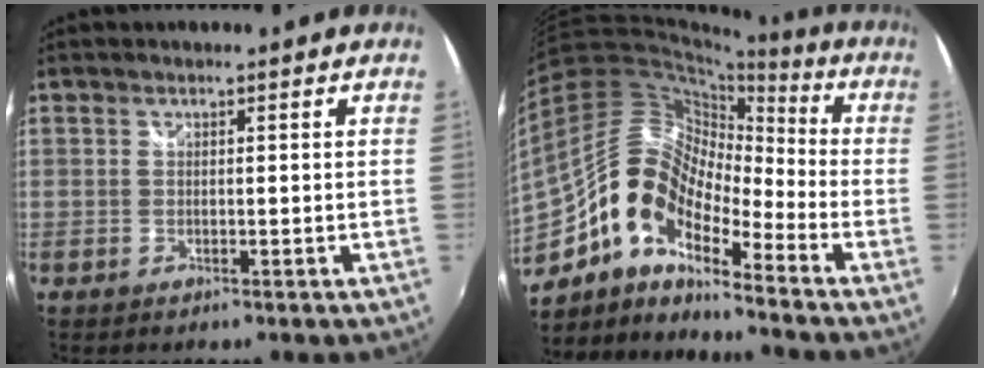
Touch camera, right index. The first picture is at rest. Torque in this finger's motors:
{"motor_torque": [1.11, -1.02, 0.96, 0.19]}